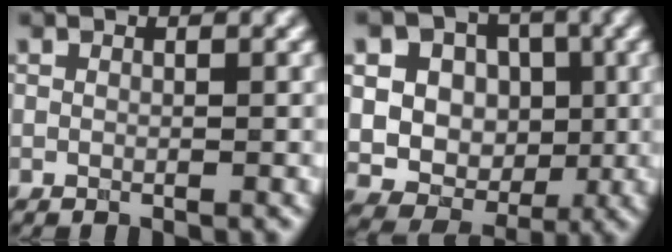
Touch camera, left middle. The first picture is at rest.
{"total": 13.7, "force": [2.3, 12.3, 5.5], "torque": [-0.127, 0.037, 0.035]}